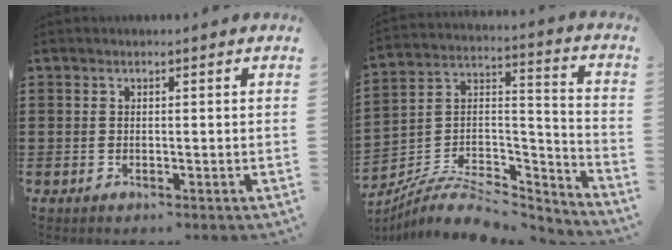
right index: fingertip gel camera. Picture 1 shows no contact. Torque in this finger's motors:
{"motor_torque": [-1.10, -1.04, -1.00, -0.15]}